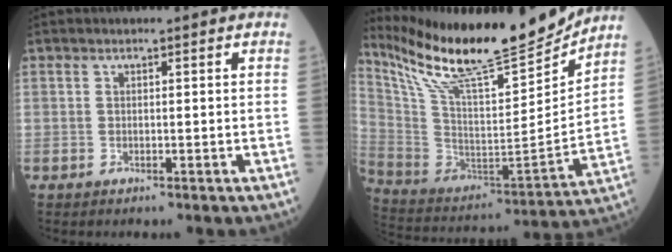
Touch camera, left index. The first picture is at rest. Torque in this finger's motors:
{"motor_torque": [0.61, -1.52, 0.14, 0.09]}